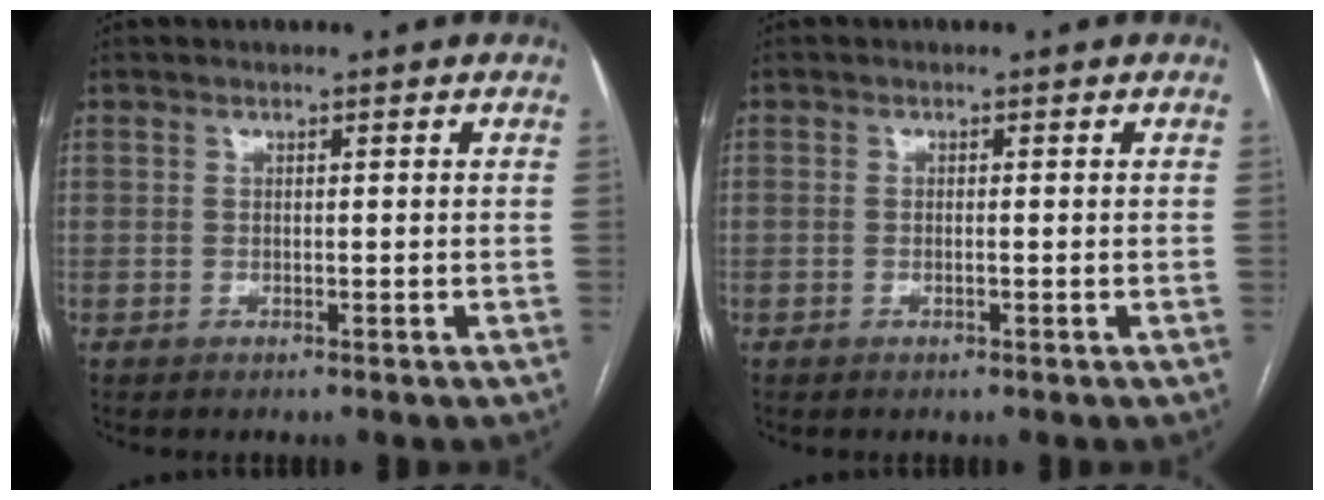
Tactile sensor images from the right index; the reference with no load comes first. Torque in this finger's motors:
{"motor_torque": [-0.08, -0.02, -0.04, 0.02]}